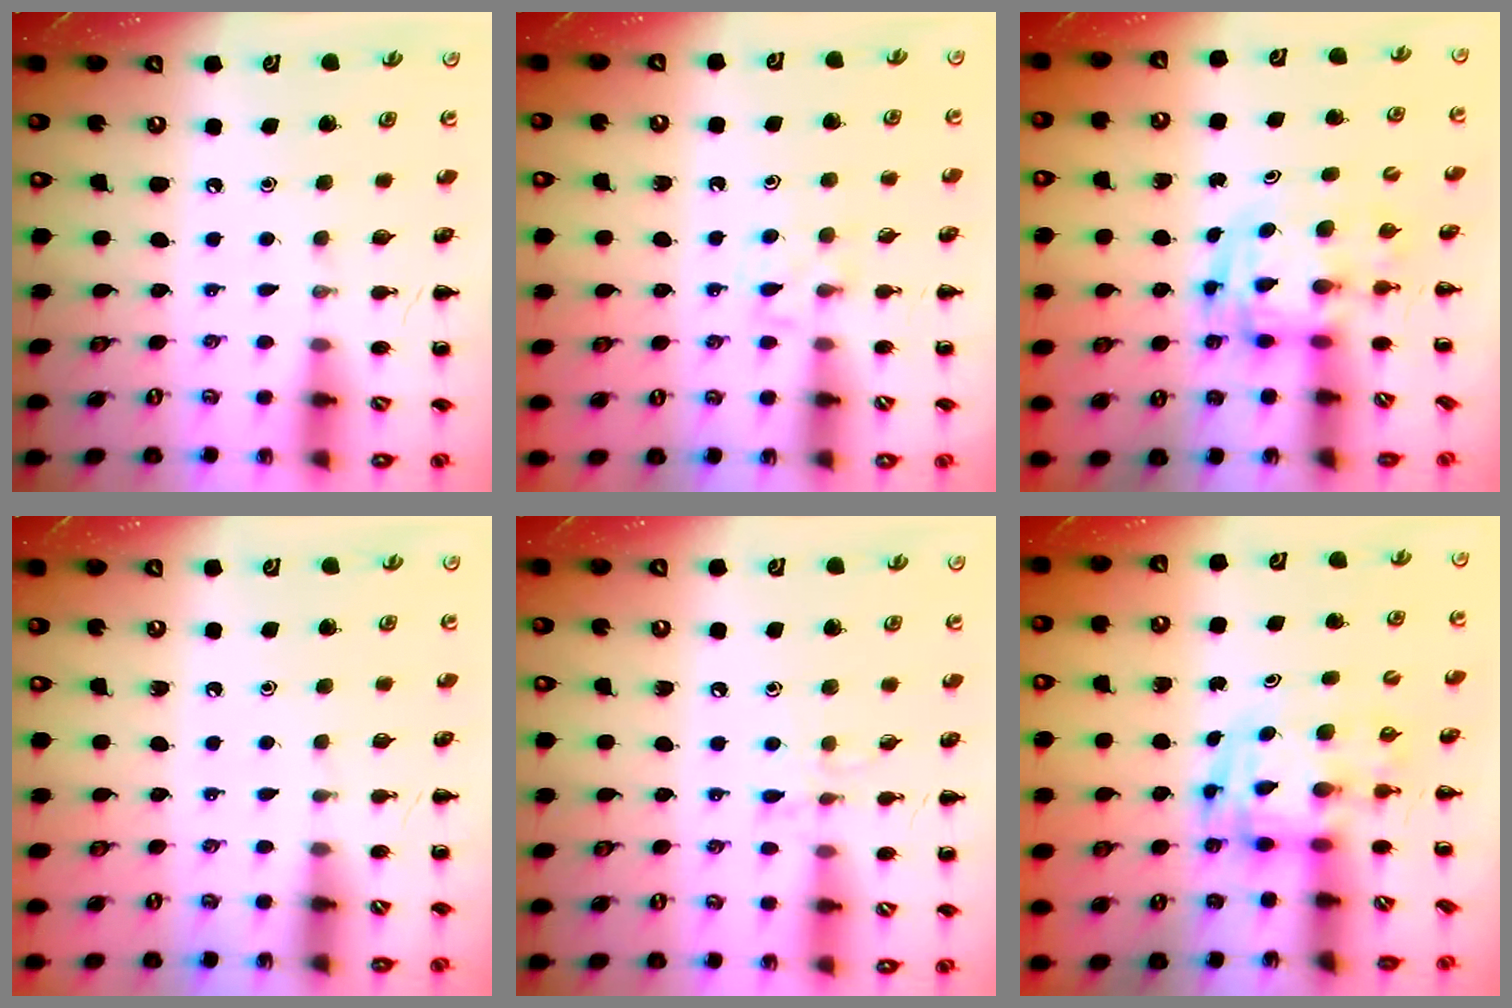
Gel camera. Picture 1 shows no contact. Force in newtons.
{"total": 5.0, "press": 4.6, "slide": 1.8}
{"total": 2.9, "press": 2.9, "slide": 0.5}
{"total": 0.0}
{"total": 6.7, "press": 6.6, "slide": 1.5}
{"total": 3.4, "press": 3.4, "slide": 0.6}